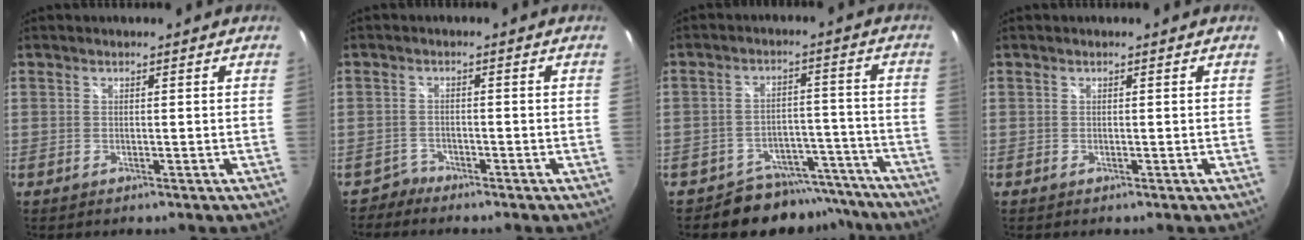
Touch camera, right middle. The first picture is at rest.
{"total": 2.1, "force": [-1.8, 0.6, -0.8], "torque": [0.014, 0.007, -0.037]}
{"total": 11.3, "force": [-9.8, 5.5, 0.9], "torque": [-0.013, 0.037, -0.125]}
{"total": 0.0}